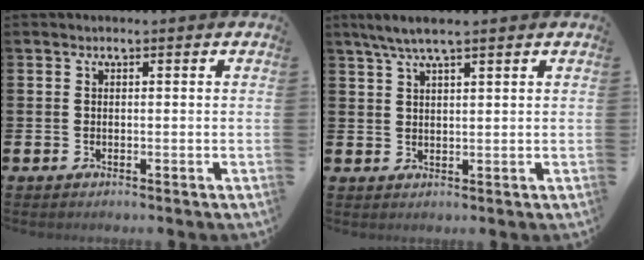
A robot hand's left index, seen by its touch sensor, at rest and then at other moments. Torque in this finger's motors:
{"motor_torque": [0.09, -0.24, 0.64, 0.20]}